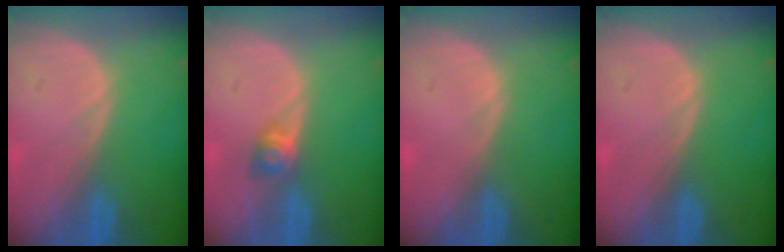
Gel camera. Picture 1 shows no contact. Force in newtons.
{"total": 2.8, "press": 2.5, "slide": 1.3}
{"total": 0.0}
{"total": 0.0}